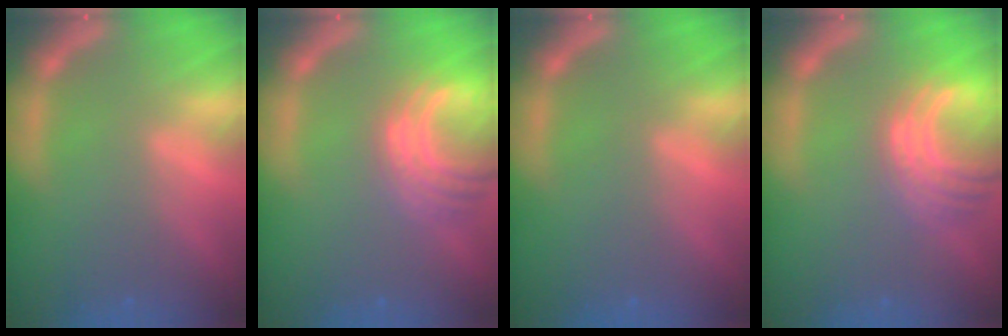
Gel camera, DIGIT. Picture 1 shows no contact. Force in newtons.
{"total": 6.5}
{"total": 0.0}
{"total": 7.0}